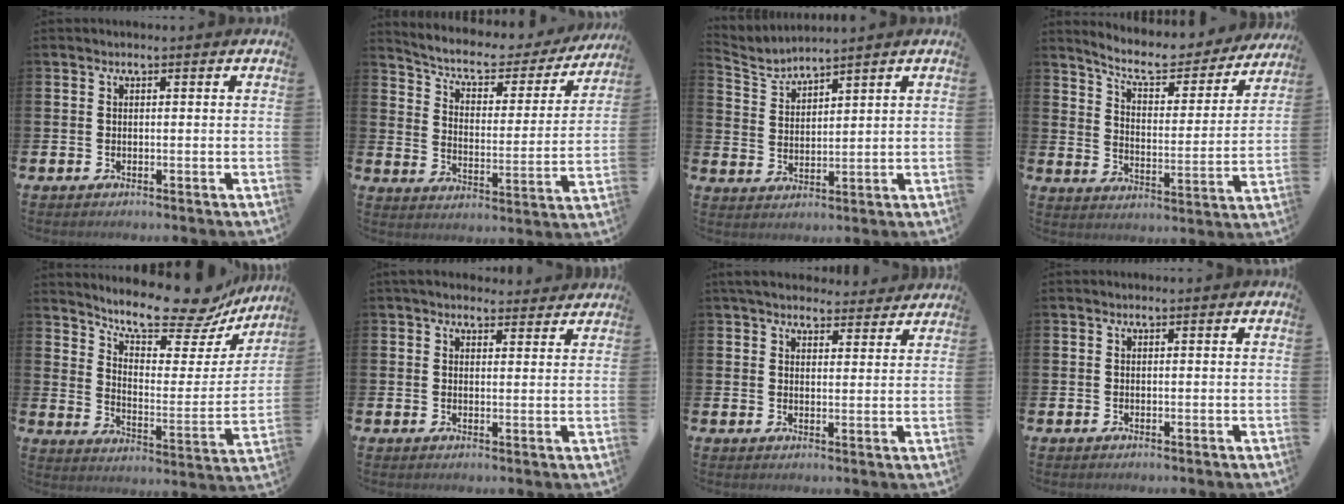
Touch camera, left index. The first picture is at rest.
{"total": 6.0, "force": [5.0, 2.3, 2.2], "torque": [-0.068, -0.037, 0.078]}
{"total": 3.3, "force": [3.3, -0.3, -0.3], "torque": [-0.012, -0.021, 0.058]}
{"total": 8.1, "force": [7.4, 2.0, 2.7], "torque": [-0.075, -0.051, 0.124]}
{"total": 12.6, "force": [11.2, 3.3, 4.8], "torque": [-0.103, -0.080, 0.191]}
{"total": 3.1, "force": [2.9, 1.0, 0.4], "torque": [-0.004, -0.012, 0.051]}
{"total": 4.8, "force": [4.5, 1.3, 0.9], "torque": [-0.029, -0.019, 0.083]}
{"total": 0.0}